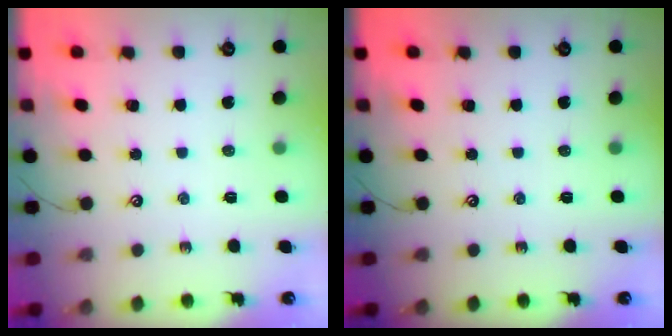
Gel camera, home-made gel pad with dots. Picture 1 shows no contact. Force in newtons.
{"total": 0.0}